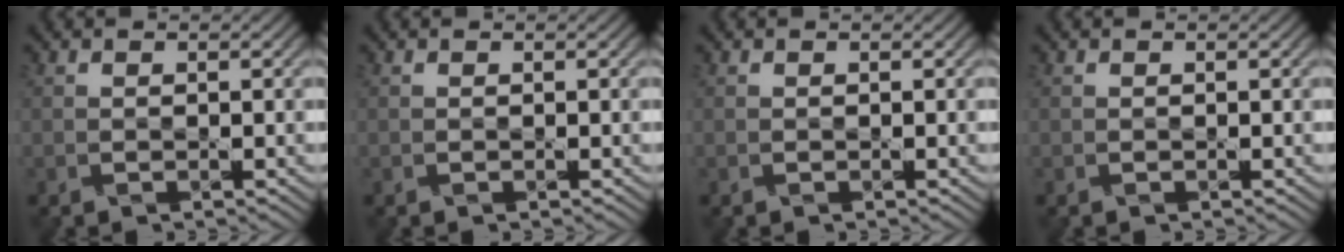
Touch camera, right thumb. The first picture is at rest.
{"total": 0.0}
{"total": 0.0}
{"total": 0.0}